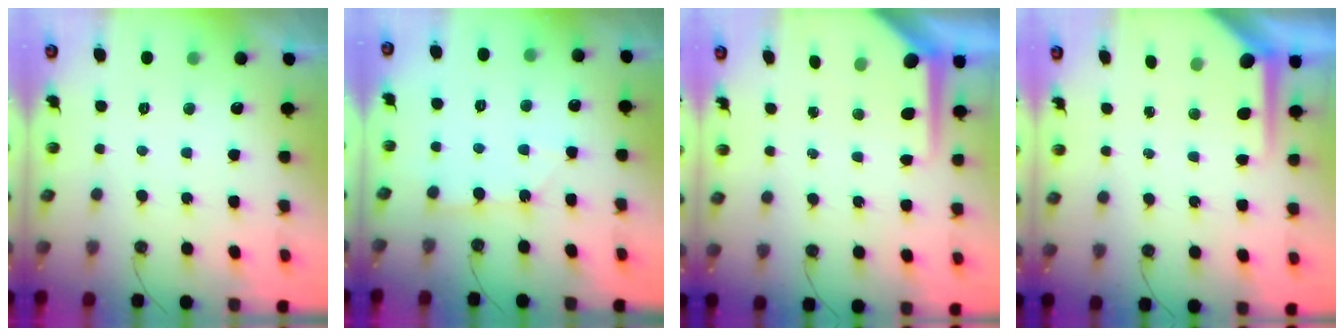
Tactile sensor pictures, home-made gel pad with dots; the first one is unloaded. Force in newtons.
{"total": 3.2, "press": 3.2, "slide": 0.3}
{"total": 8.7, "press": 8.6, "slide": 0.9}
{"total": 7.8, "press": 7.7, "slide": 0.8}